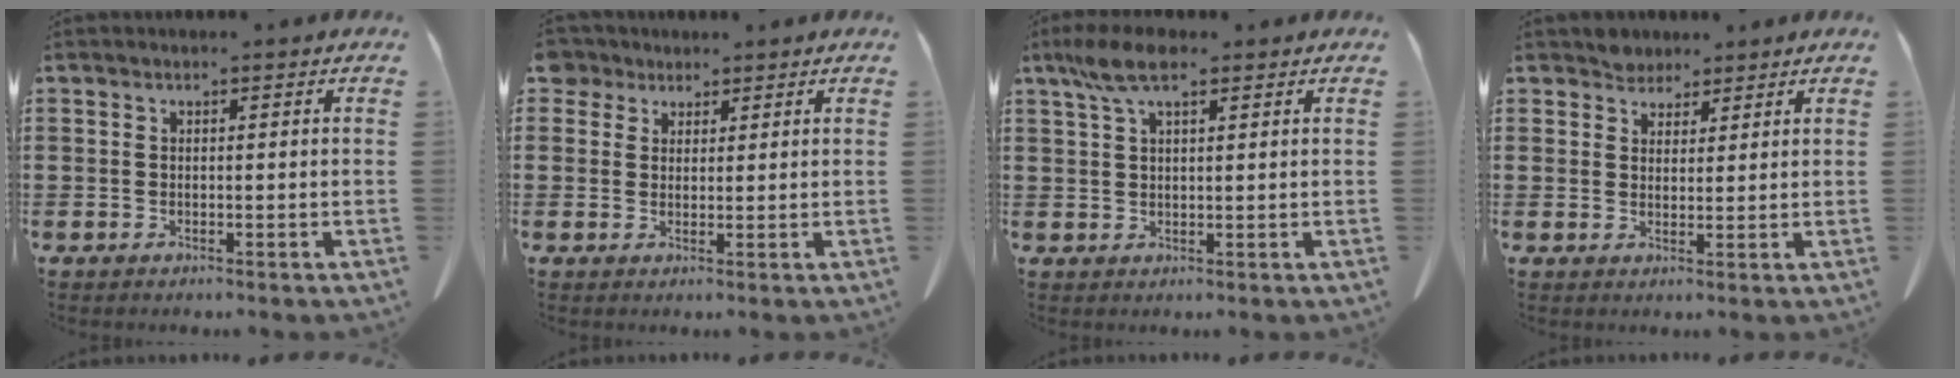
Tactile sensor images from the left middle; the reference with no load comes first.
{"total": 3.1, "force": [2.5, 1.9, 0.6], "torque": [-0.014, 0.004, 0.048]}
{"total": 5.8, "force": [3.1, 1.7, 4.6], "torque": [-0.103, 0.002, 0.055]}
{"total": 2.9, "force": [2.7, 1.0, -0.1], "torque": [-0.008, 0.001, 0.055]}